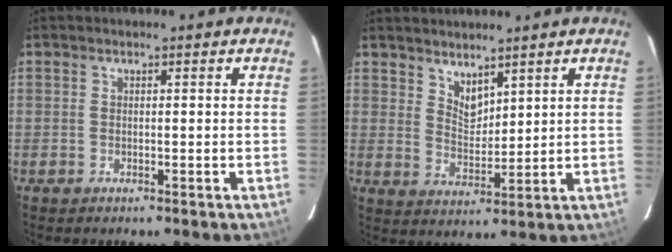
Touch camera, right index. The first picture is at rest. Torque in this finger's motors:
{"motor_torque": [-0.07, 0.15, 0.07, 0.00]}